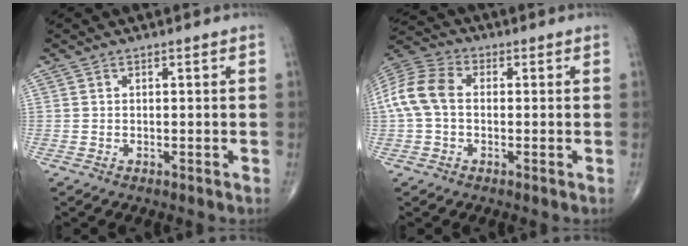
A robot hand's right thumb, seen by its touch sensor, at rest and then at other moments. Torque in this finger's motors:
{"motor_torque": [-0.05, 0.23, 0.34, -0.34, 0.08]}